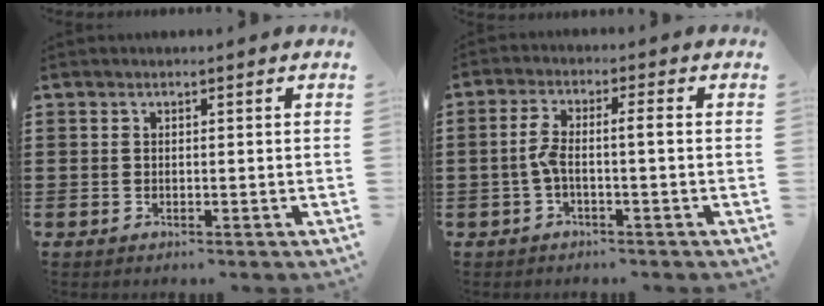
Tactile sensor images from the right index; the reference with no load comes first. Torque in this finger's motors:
{"motor_torque": [0.97, -0.43, 0.21, 0.13]}